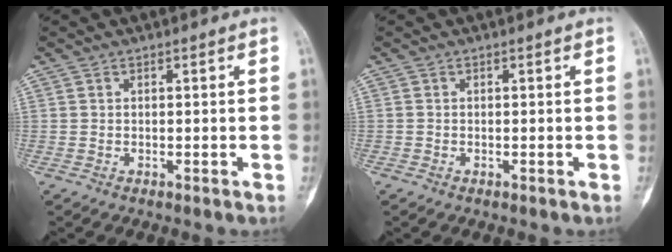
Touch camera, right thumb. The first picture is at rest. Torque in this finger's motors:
{"motor_torque": [0.32, 0.39, -0.15, -0.05, -0.04]}